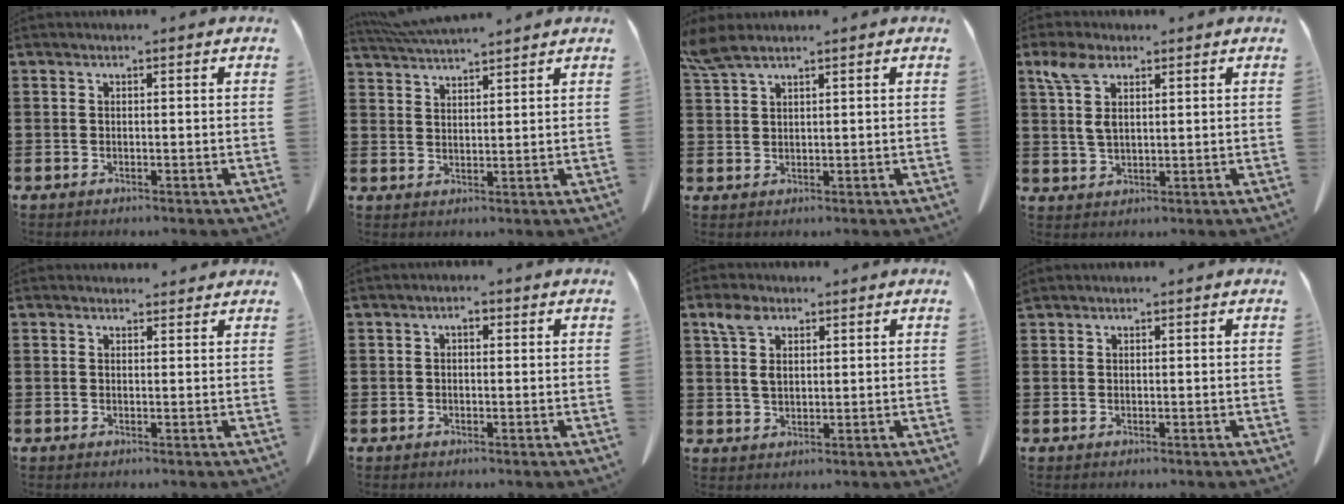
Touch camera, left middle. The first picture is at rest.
{"total": 5.0, "force": [4.7, 0.3, 1.5], "torque": [-0.044, -0.014, 0.088]}
{"total": 3.4, "force": [2.6, 0.7, 2.1], "torque": [-0.049, -0.001, 0.050]}
{"total": 5.7, "force": [2.7, 2.5, 4.3], "torque": [-0.100, 0.002, 0.047]}
{"total": 1.4, "force": [1.3, 0.4, 0.2], "torque": [0.002, 0.000, 0.023]}
{"total": 1.4, "force": [0.0, 0.7, 1.2], "torque": [-0.024, 0.006, -0.002]}
{"total": 4.3, "force": [2.3, 2.3, 2.9], "torque": [-0.066, 0.008, 0.041]}
{"total": 0.8, "force": [0.8, 0.1, 0.0], "torque": [-0.004, -0.003, 0.017]}